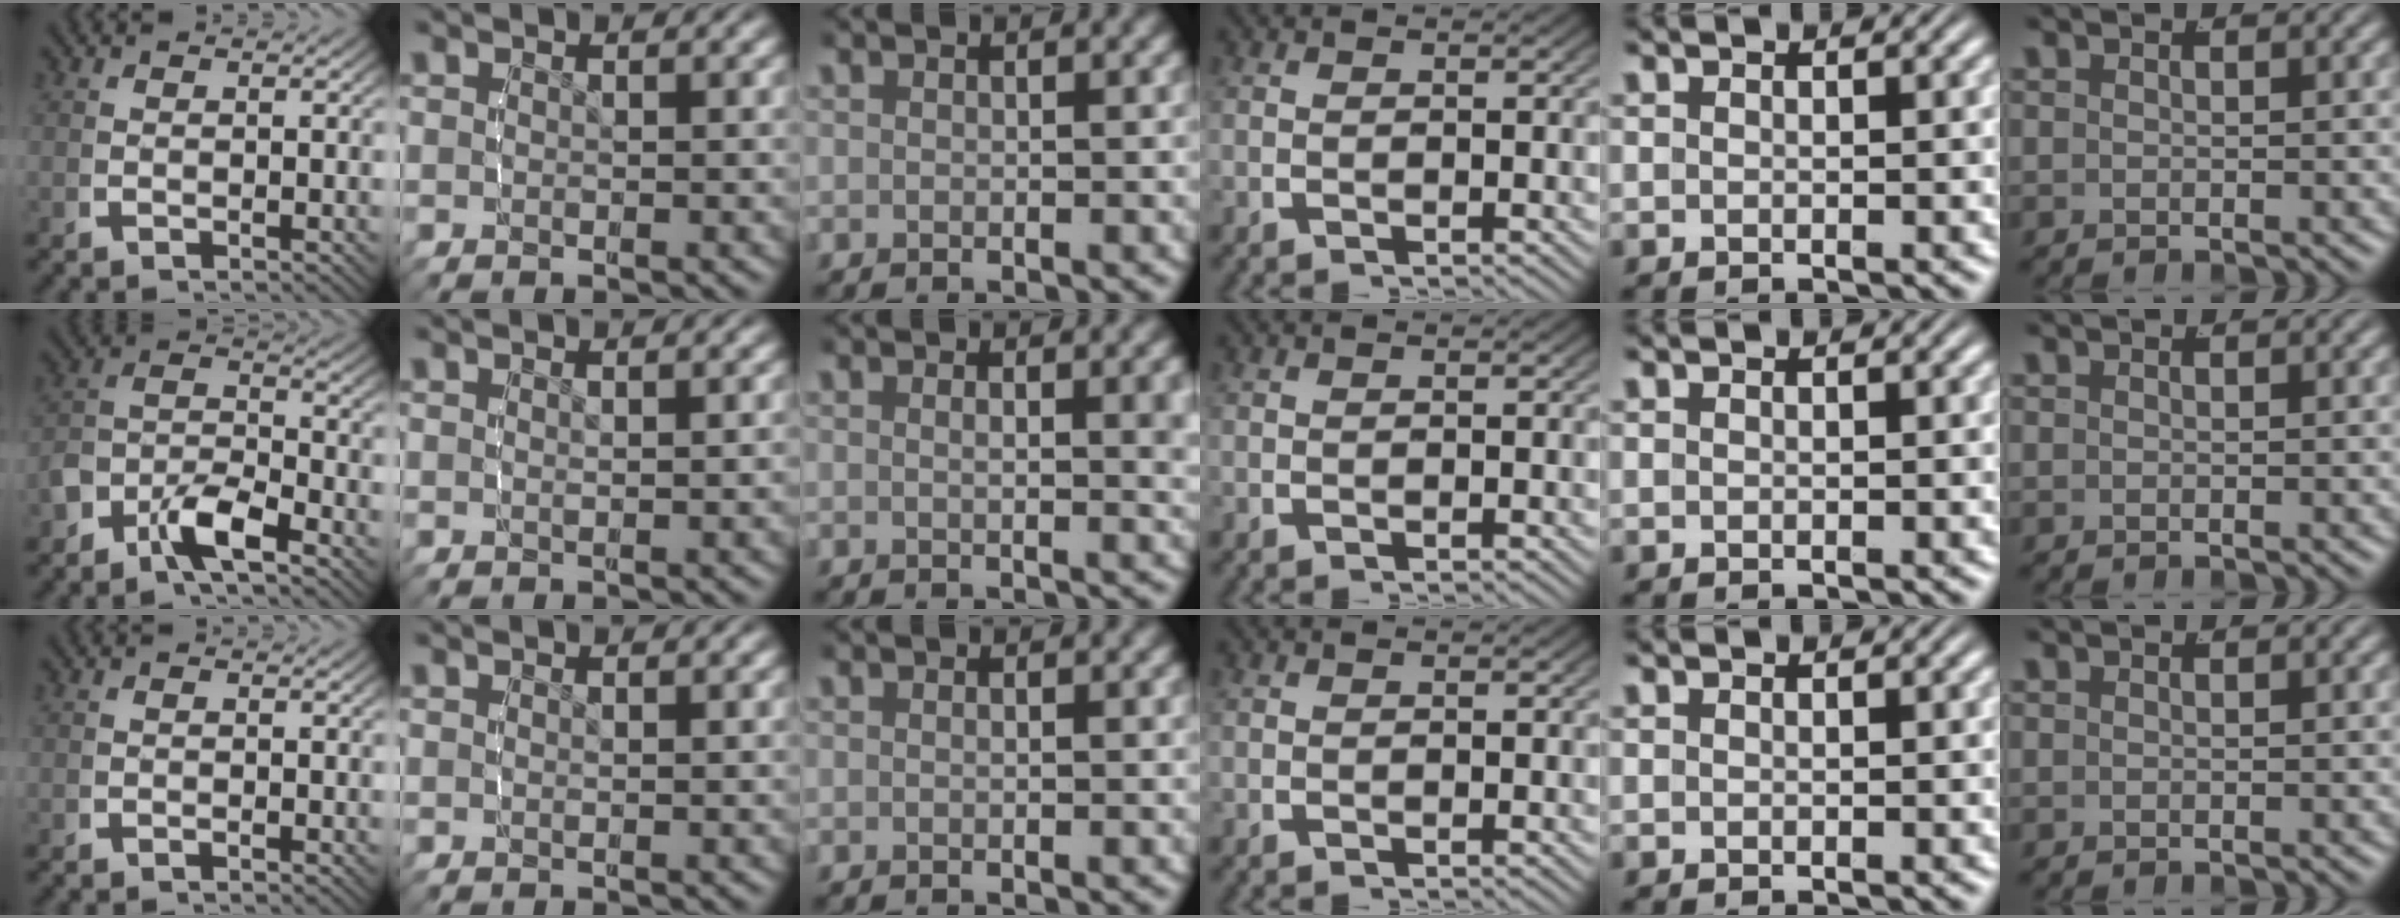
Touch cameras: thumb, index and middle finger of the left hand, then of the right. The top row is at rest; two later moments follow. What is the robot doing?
{"motion": "lift_and_place", "object": "stress ball aka squeeze ball"}